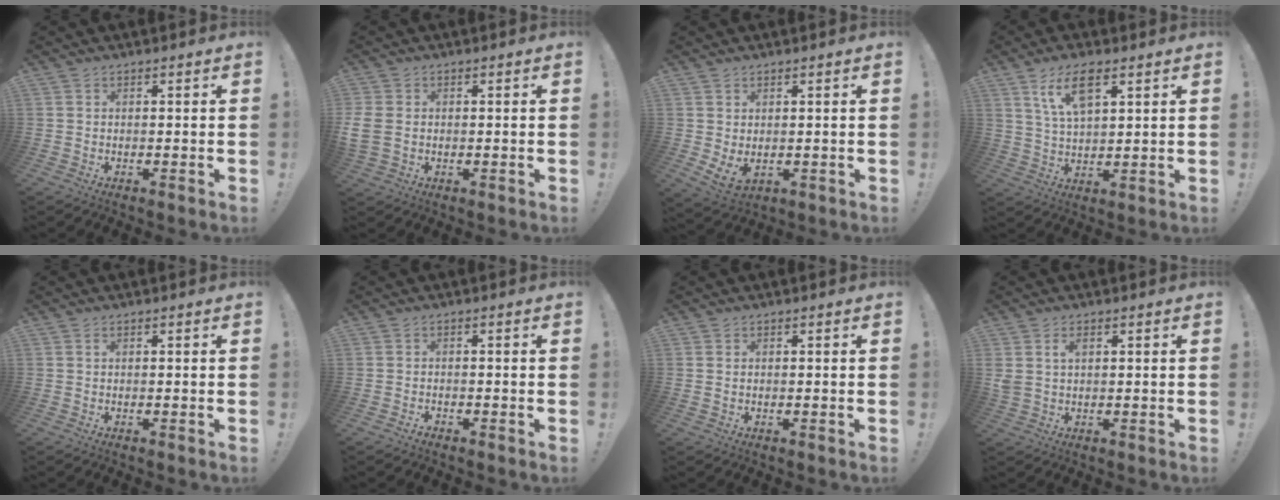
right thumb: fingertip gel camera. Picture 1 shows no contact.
{"total": 4.2, "force": [-0.2, 3.1, 2.7], "torque": [-0.065, 0.008, 0.002]}
{"total": 4.5, "force": [1.0, 2.5, 3.6], "torque": [-0.064, -0.015, 0.025]}
{"total": 9.5, "force": [5.1, 3.9, 7.0], "torque": [-0.129, -0.007, 0.091]}
{"total": 0.0}
{"total": 1.2, "force": [-1.1, 0.2, 0.4], "torque": [-0.009, 0.003, -0.019]}
{"total": 0.0}
{"total": 3.2, "force": [1.3, 1.9, 2.3], "torque": [-0.040, 0.000, 0.023]}